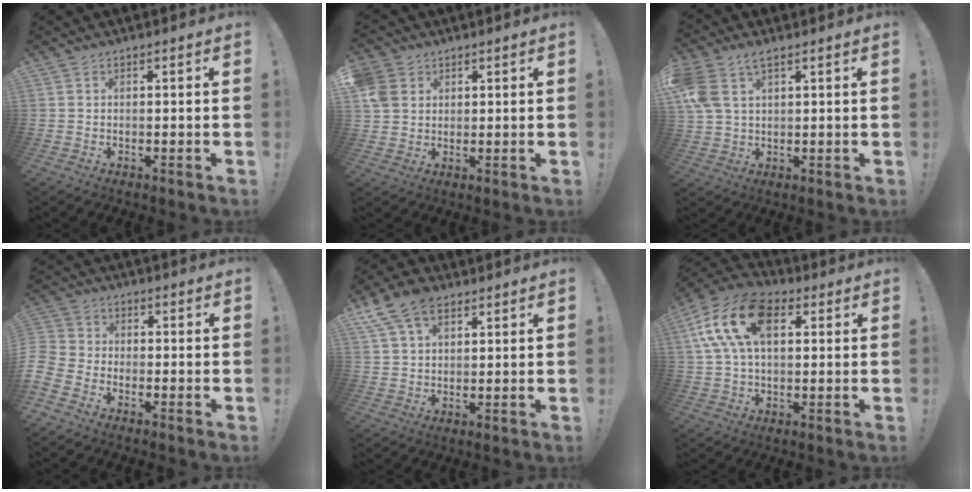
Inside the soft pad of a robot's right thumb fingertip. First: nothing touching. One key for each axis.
{"total": 6.3, "fx": 2.7, "fy": 5.3, "fz": 2.1, "tx": -0.048, "ty": -0.004, "tz": 0.057}
{"total": 7.7, "fx": 4.0, "fy": 4.3, "fz": 5.0, "tx": -0.095, "ty": -0.012, "tz": 0.082}
{"total": 6.3, "fx": -4.4, "fy": 4.0, "fz": 2.0, "tx": -0.055, "ty": 0.028, "tz": -0.082}
{"total": 11.3, "fx": 6.3, "fy": 7.0, "fz": 6.3, "tx": -0.103, "ty": -0.020, "tz": 0.122}
{"total": 18.6, "fx": 5.8, "fy": 11.1, "fz": 13.8, "tx": -0.270, "ty": 0.002, "tz": 0.103}